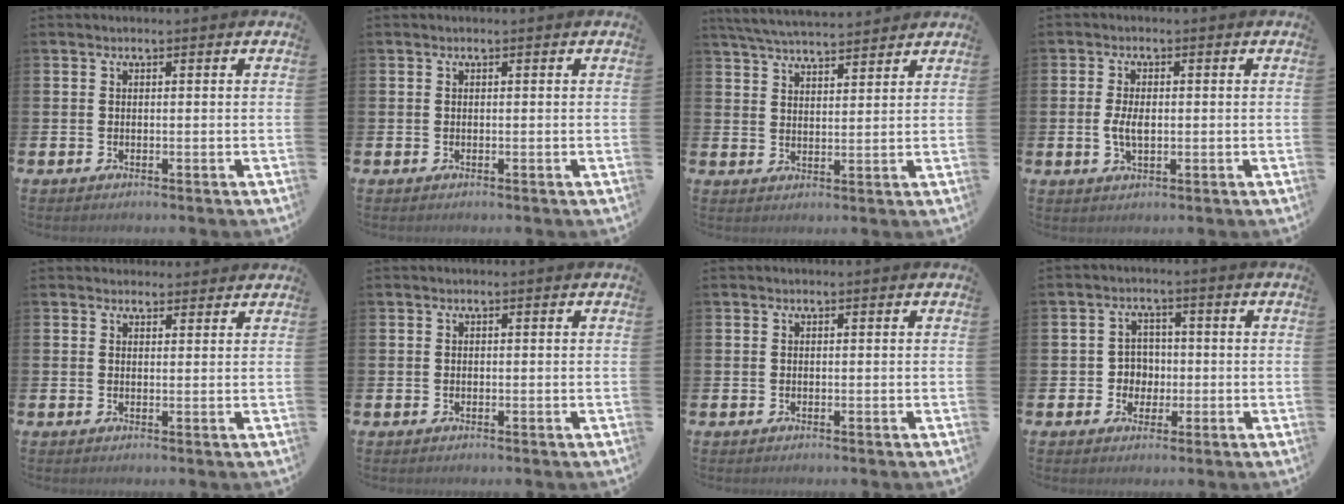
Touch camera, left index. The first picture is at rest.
{"total": 0.0}
{"total": 5.3, "force": [5.2, 0.5, 0.9], "torque": [-0.036, -0.022, 0.095]}
{"total": 3.3, "force": [-0.1, 1.7, 2.8], "torque": [-0.040, -0.001, -0.006]}
{"total": 2.1, "force": [2.0, 0.7, -0.1], "torque": [0.005, -0.006, 0.036]}
{"total": 0.0}
{"total": 0.0}
{"total": 3.4, "force": [-0.3, 3.3, 0.8], "torque": [-0.015, 0.003, -0.016]}